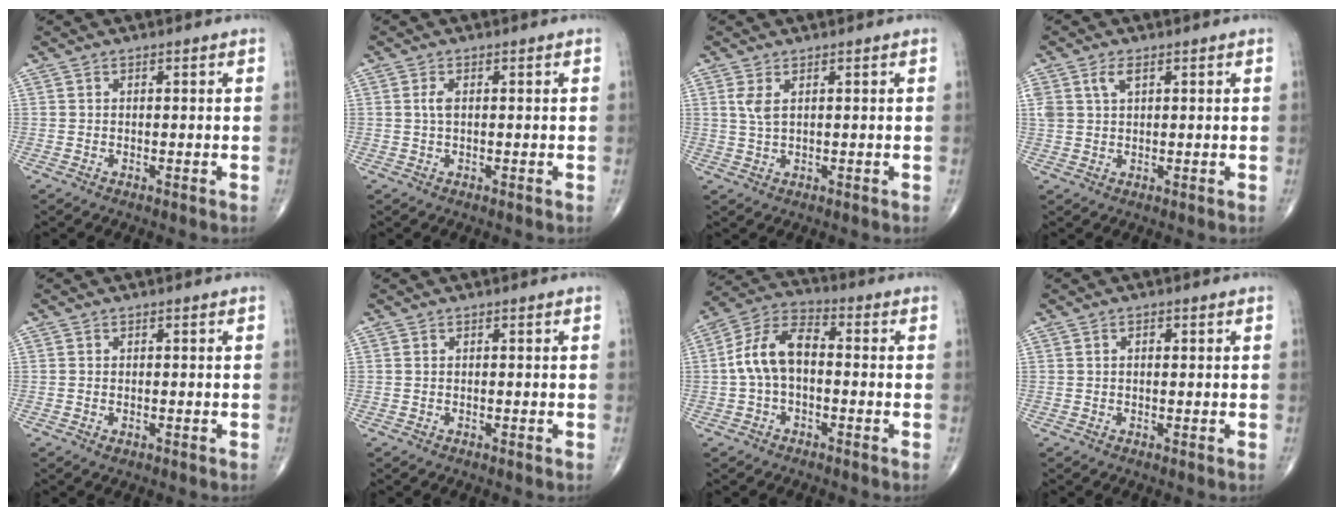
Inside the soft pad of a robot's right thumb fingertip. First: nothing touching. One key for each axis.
{"total": 2.1, "fx": 0.1, "fy": 0.9, "fz": 1.9, "tx": -0.045, "ty": 0.003, "tz": 0.000}
{"total": 2.5, "fx": 1.0, "fy": 0.9, "fz": 2.1, "tx": -0.049, "ty": -0.001, "tz": 0.027}
{"total": 3.7, "fx": 1.7, "fy": 1.9, "fz": 2.6, "tx": -0.058, "ty": 0.005, "tz": 0.038}
{"total": 0.8, "fx": -0.3, "fy": 0.6, "fz": 0.6, "tx": -0.010, "ty": -0.001, "tz": -0.003}
{"total": 0.0}
{"total": 10.3, "fx": -0.5, "fy": 6.0, "fz": 8.4, "tx": -0.160, "ty": 0.036, "tz": -0.020}
{"total": 1.0, "fx": 0.3, "fy": 0.5, "fz": 0.9, "tx": -0.017, "ty": 0.004, "tz": 0.003}